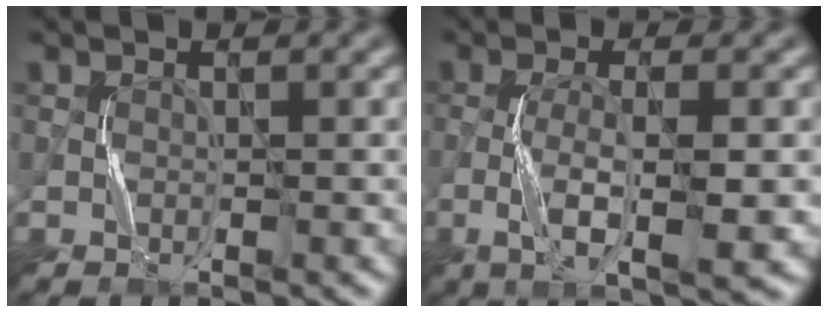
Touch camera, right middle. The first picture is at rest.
{"total": 5.6, "force": [-1.4, 1.3, 5.3], "torque": [-0.103, -0.002, -0.027]}